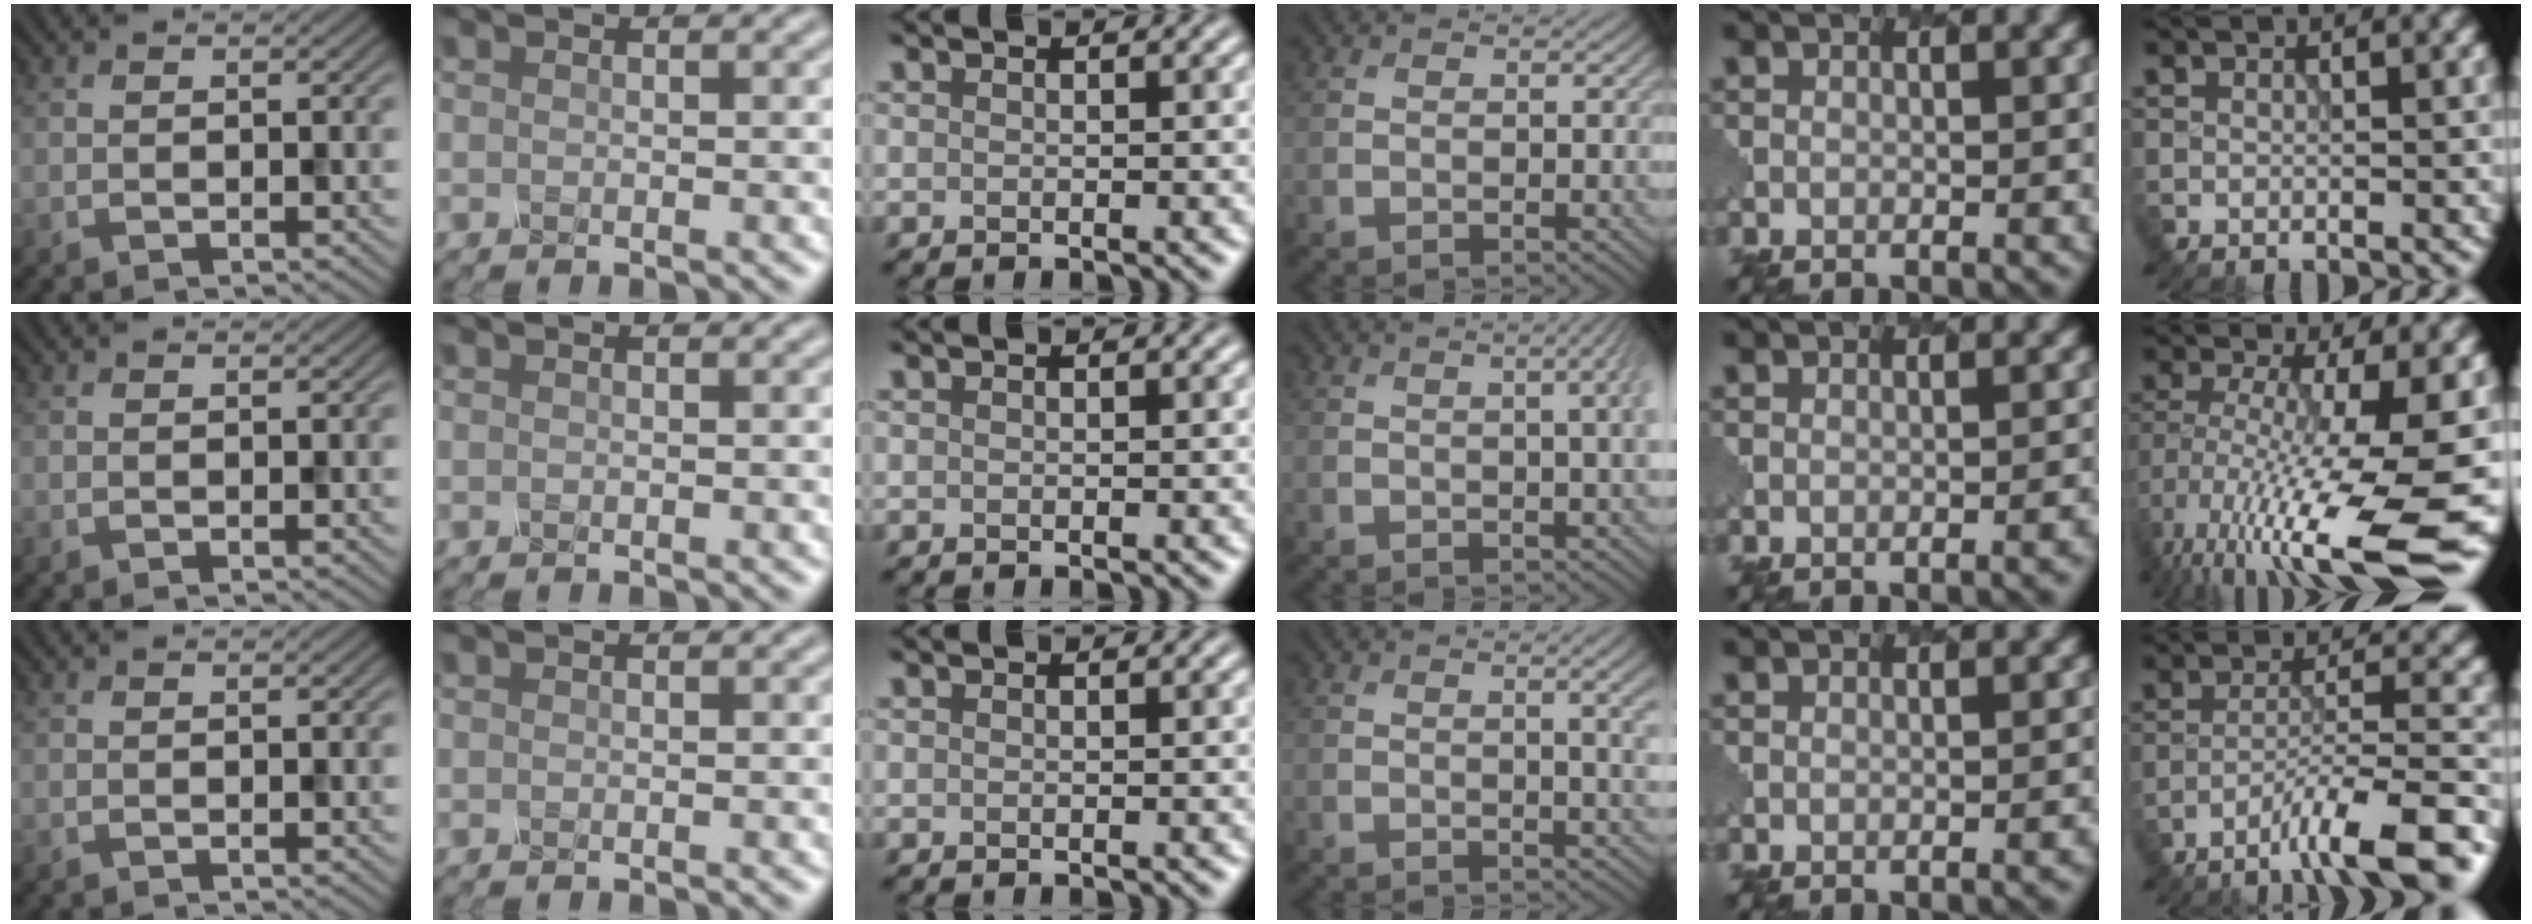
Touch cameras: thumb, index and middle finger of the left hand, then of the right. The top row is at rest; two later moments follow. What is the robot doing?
{"motion": "pour", "object": "mug"}